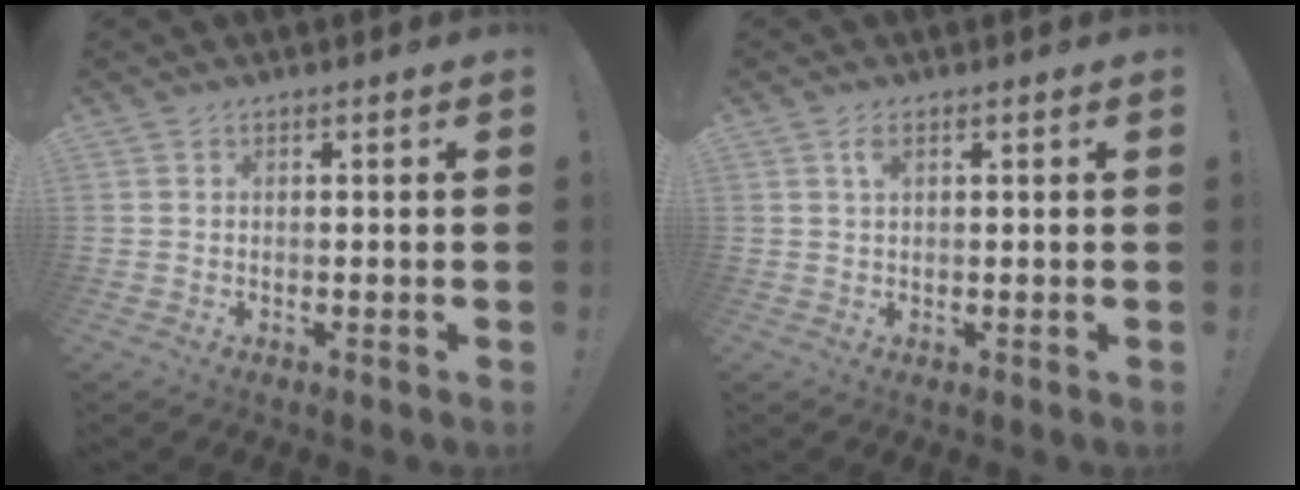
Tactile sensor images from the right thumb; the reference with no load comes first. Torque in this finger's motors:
{"motor_torque": [-0.07, 0.20, 0.13, -0.13, 0.00]}